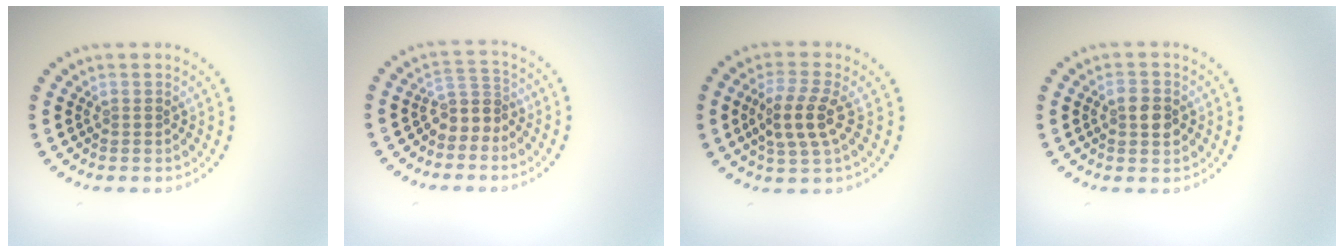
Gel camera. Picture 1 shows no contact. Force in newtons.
{"total": 2.5, "press": 1.8, "slide": 1.8}
{"total": 3.7, "press": 3.3, "slide": 1.6}
{"total": 2.6, "press": 2.6, "slide": 0.1}